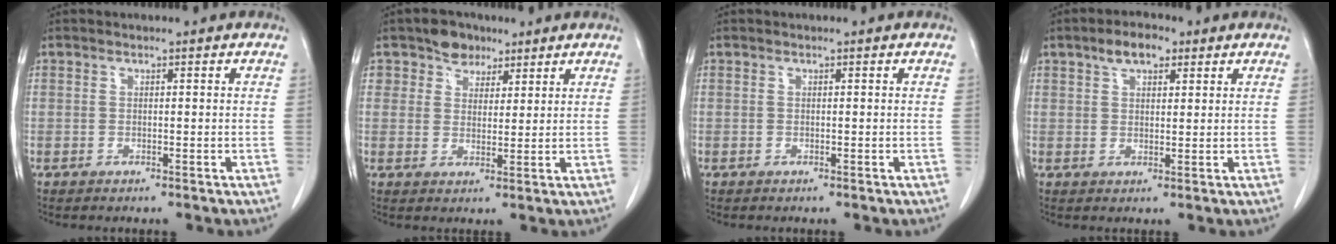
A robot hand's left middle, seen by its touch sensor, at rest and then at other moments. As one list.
[{"total": 4.5, "force": [3.1, 3.1, 1.0], "torque": [-0.016, 0.005, 0.052]}, {"total": 0.0}, {"total": 4.6, "force": [2.7, 2.2, 2.9], "torque": [-0.055, 0.014, 0.048]}]